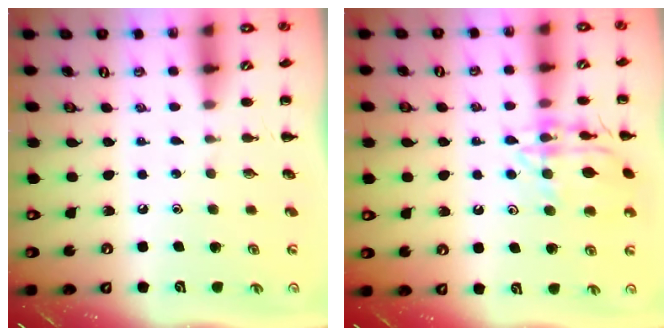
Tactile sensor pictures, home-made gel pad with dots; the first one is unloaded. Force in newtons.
{"total": 13.9, "press": 13.9, "slide": 0.1}